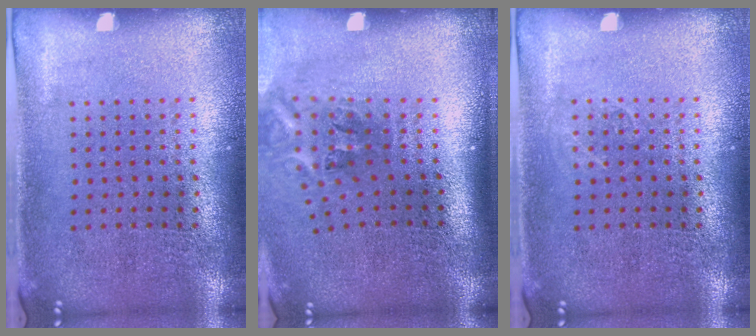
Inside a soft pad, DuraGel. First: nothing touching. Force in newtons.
{"total": 2.3, "press": 1.3, "slide": 1.9}
{"total": 0.8, "press": 0.8, "slide": 0.0}